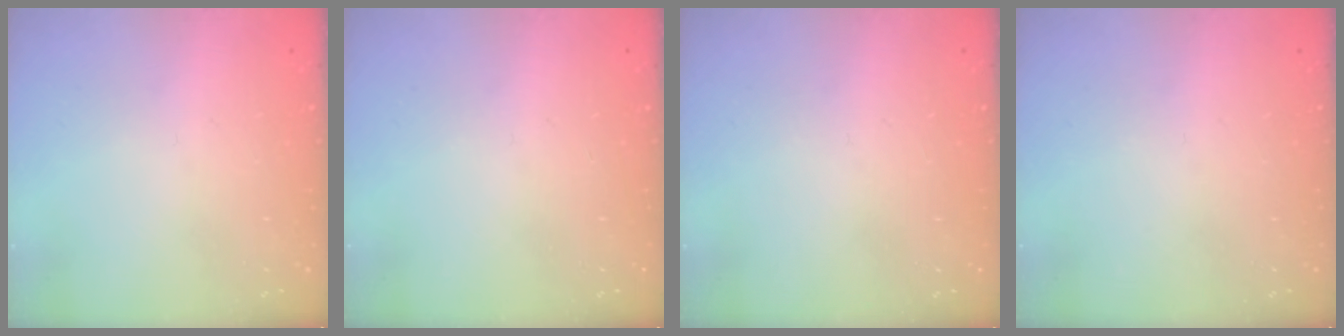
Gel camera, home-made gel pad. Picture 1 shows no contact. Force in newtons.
{"total": 0.0}
{"total": 0.0}
{"total": 0.0}